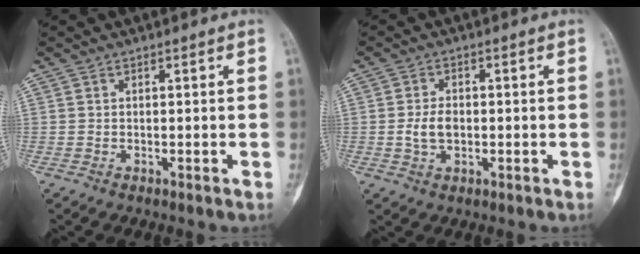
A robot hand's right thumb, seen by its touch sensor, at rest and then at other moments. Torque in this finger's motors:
{"motor_torque": [0.09, 0.08, 0.31, -0.29, 0.00]}